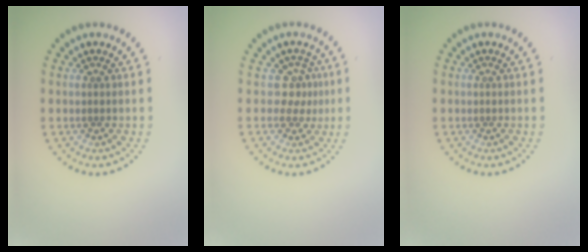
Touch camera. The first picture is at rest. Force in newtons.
{"total": 2.2, "press": 1.5, "slide": 1.6}
{"total": 0.0}